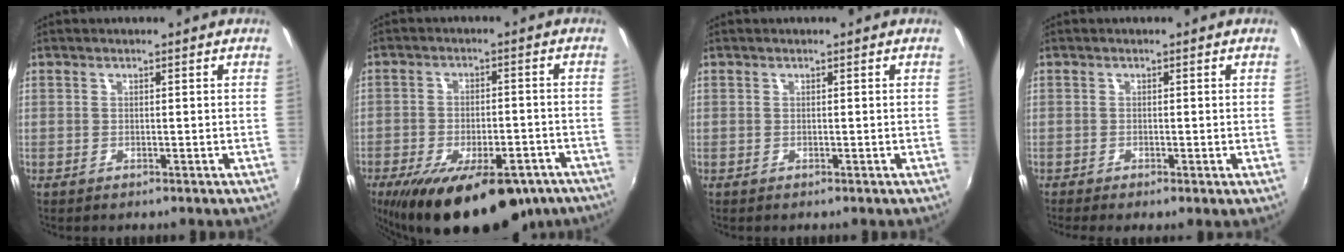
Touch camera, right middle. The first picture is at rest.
{"total": 20.3, "force": [-13.3, 8.8, 12.5], "torque": [-0.225, -0.024, -0.185]}
{"total": 0.0}
{"total": 1.1, "force": [-0.5, 0.2, 1.0], "torque": [-0.020, -0.006, -0.009]}